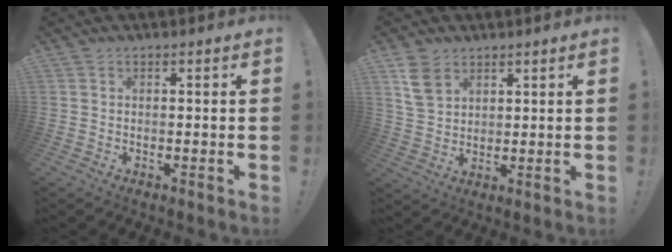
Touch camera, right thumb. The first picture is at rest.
{"total": 7.4, "force": [4.1, 5.1, 3.5], "torque": [-0.056, -0.011, 0.084]}